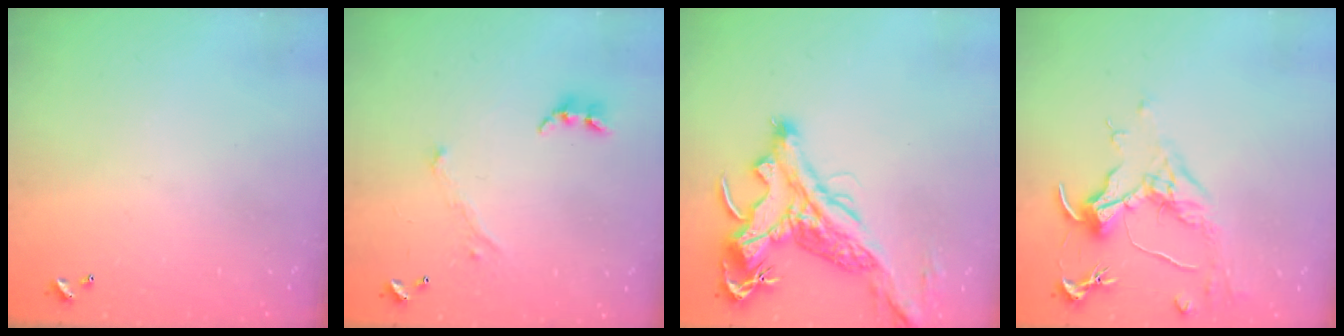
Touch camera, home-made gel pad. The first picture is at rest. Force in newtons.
{"total": 1.7, "press": 1.6, "slide": 0.5}
{"total": 4.5, "press": 4.3, "slide": 1.3}
{"total": 1.6, "press": 1.4, "slide": 0.7}